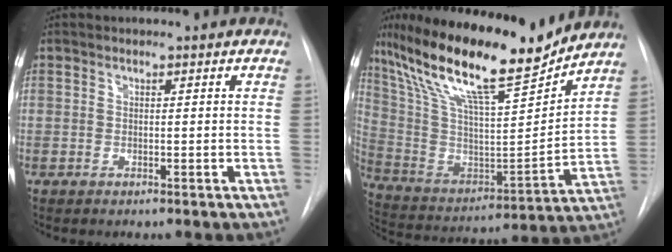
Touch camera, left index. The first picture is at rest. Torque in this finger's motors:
{"motor_torque": [1.03, -1.10, 0.76, 0.20]}